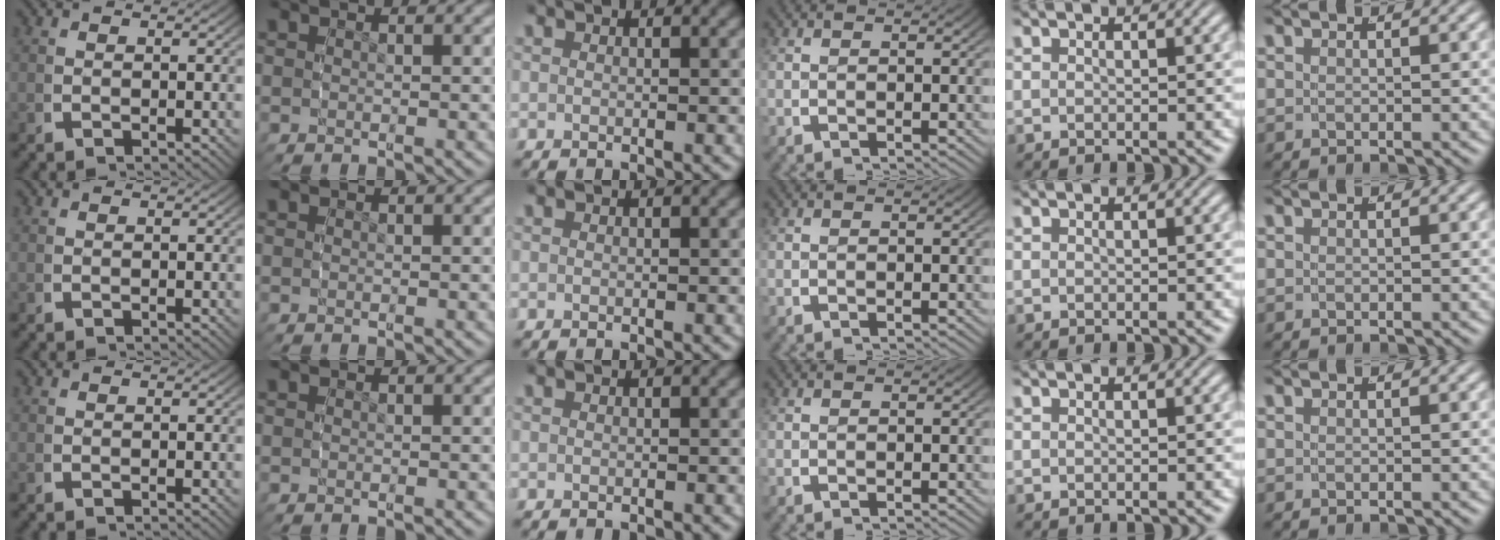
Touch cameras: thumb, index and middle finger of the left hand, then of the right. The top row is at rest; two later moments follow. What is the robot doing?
{"motion": "grasp_and_lifting", "object": "ethernet cable"}